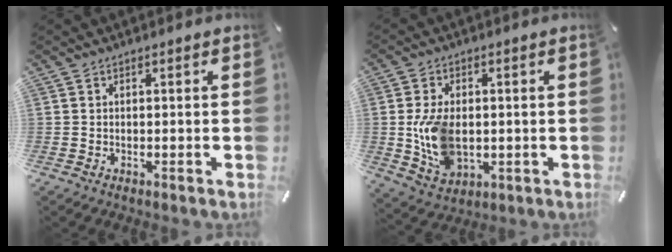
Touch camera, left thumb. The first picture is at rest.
{"total": 11.5, "force": [-0.4, 7.8, 8.5], "torque": [-0.190, -0.003, -0.006]}